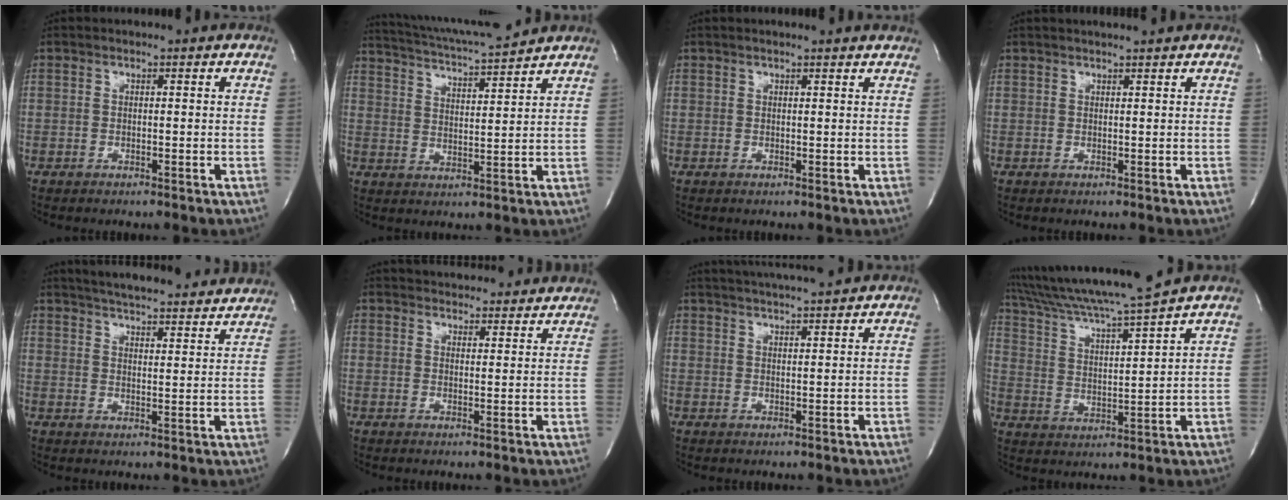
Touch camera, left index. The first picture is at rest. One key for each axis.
{"total": 12.5, "fx": 11.7, "fy": -0.2, "fz": 4.3, "tx": -0.087, "ty": 0.011, "tz": 0.185}
{"total": 4.8, "fx": 4.6, "fy": -0.1, "fz": 1.5, "tx": -0.020, "ty": 0.009, "tz": 0.039}
{"total": 3.8, "fx": 3.5, "fy": -0.1, "fz": 1.5, "tx": -0.021, "ty": 0.019, "tz": 0.045}
{"total": 23.4, "fx": 21.7, "fy": 3.2, "fz": 8.1, "tx": -0.130, "ty": -0.010, "tz": 0.276}
{"total": 13.8, "fx": 13.1, "fy": 3.0, "fz": 3.0, "tx": -0.031, "ty": 0.020, "tz": 0.161}
{"total": 9.4, "fx": 8.7, "fy": -0.3, "fz": 3.6, "tx": -0.065, "ty": 0.021, "tz": 0.126}
{"total": 14.7, "fx": 12.9, "fy": -1.7, "fz": 6.9, "tx": -0.129, "ty": 0.003, "tz": 0.219}